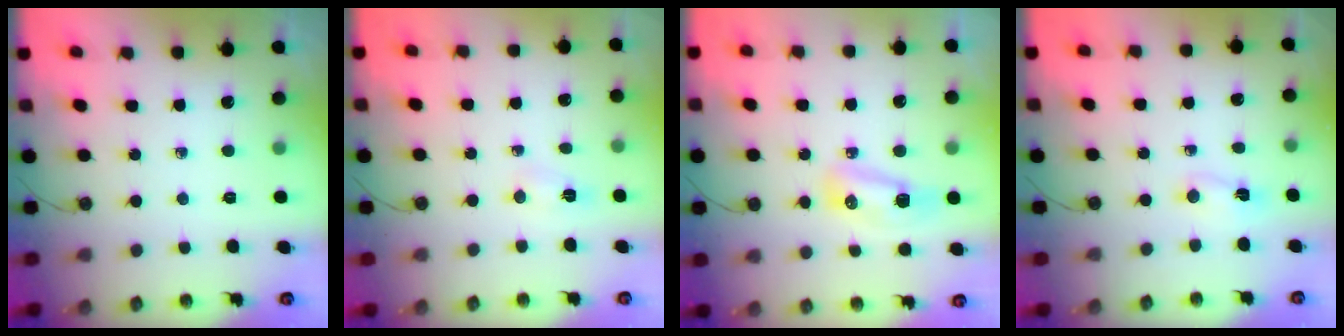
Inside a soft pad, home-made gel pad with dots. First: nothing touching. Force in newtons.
{"total": 2.9, "press": 2.9, "slide": 0.4}
{"total": 8.8, "press": 8.4, "slide": 2.8}
{"total": 2.0, "press": 1.6, "slide": 1.2}